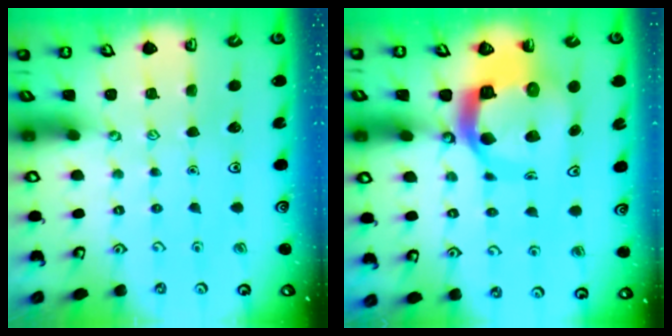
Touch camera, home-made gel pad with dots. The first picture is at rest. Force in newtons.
{"total": 11.9, "press": 11.8, "slide": 1.4}